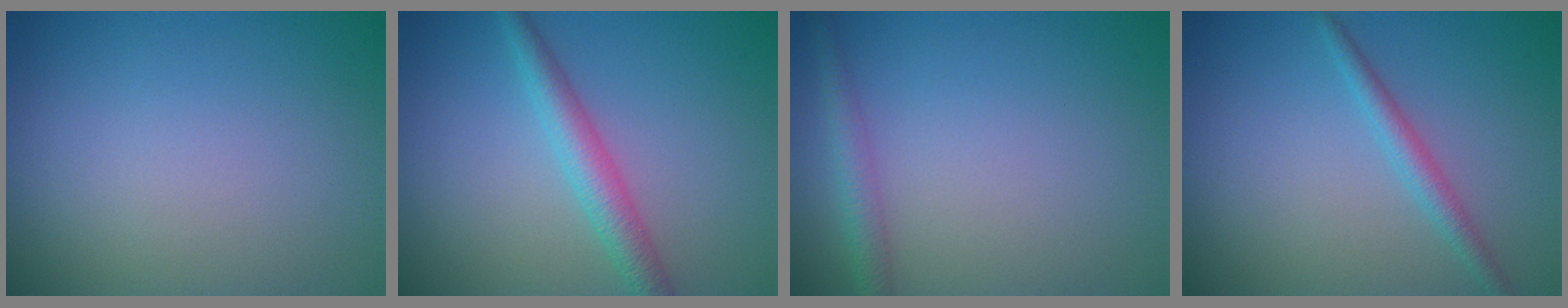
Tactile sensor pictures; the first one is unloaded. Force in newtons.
{"total": 2.9, "press": 2.9, "slide": 0.0}
{"total": 2.0, "press": 2.0, "slide": 0.1}
{"total": 1.8, "press": 1.8, "slide": 0.1}